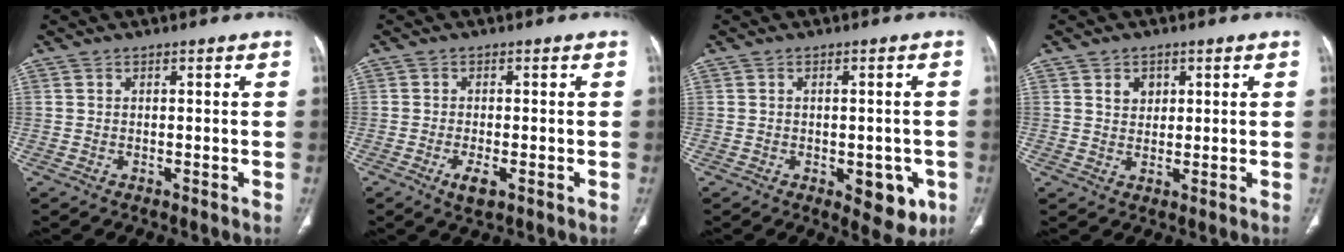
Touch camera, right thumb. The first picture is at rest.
{"total": 3.5, "force": [-1.5, 1.3, 2.8], "torque": [-0.056, -0.005, -0.024]}
{"total": 7.8, "force": [-2.7, 4.1, 6.1], "torque": [-0.044, 0.002, -0.024]}
{"total": 3.1, "force": [1.3, 2.5, 1.3], "torque": [-0.005, -0.007, 0.022]}